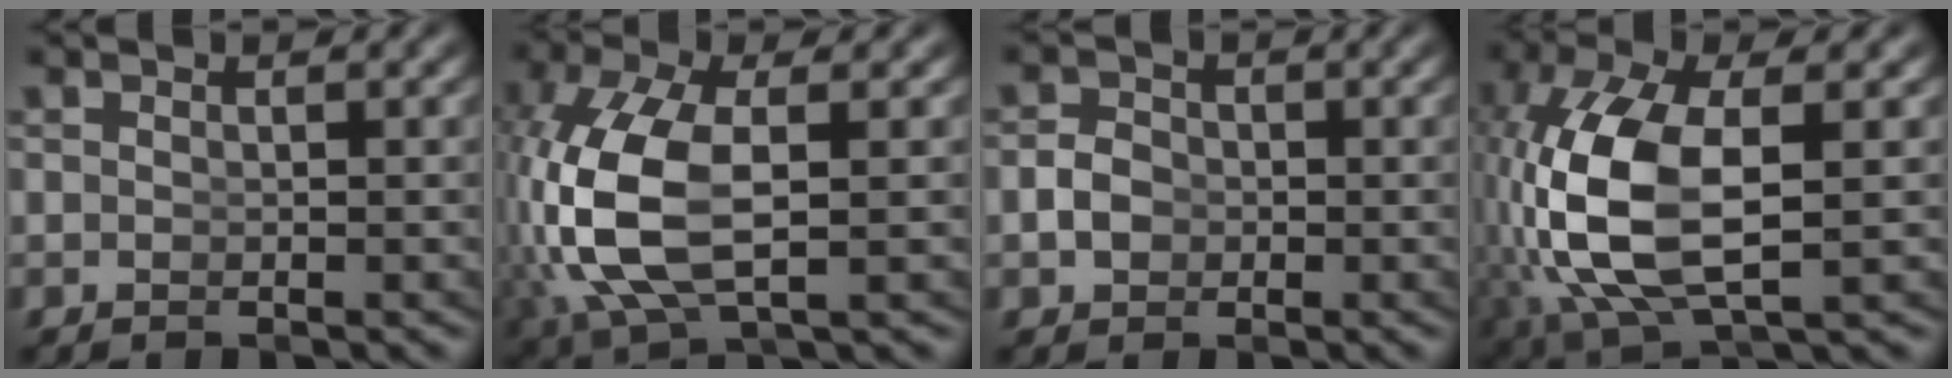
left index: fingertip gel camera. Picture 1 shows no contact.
{"total": 8.1, "force": [0.0, 4.4, 6.8], "torque": [-0.187, -0.027, 0.022]}
{"total": 1.6, "force": [-0.6, 1.3, 0.7], "torque": [-0.014, 0.001, -0.013]}
{"total": 9.3, "force": [-0.2, 4.6, 8.1], "torque": [-0.207, -0.029, 0.020]}